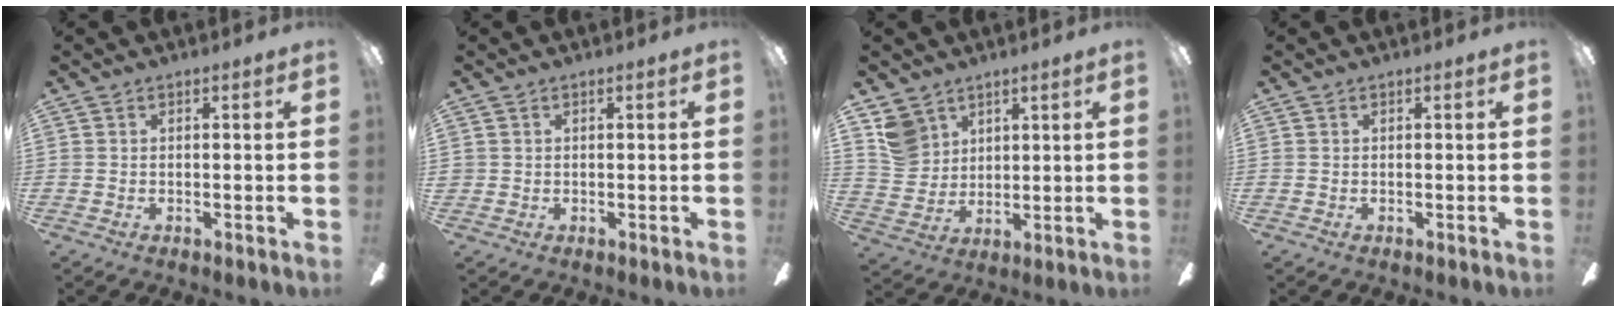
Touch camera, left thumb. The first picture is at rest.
{"total": 0.6, "force": [0.0, 0.6, -0.1], "torque": [0.002, 0.002, -0.001]}
{"total": 8.6, "force": [4.9, 6.7, 2.2], "torque": [-0.046, -0.013, 0.100]}
{"total": 0.0}